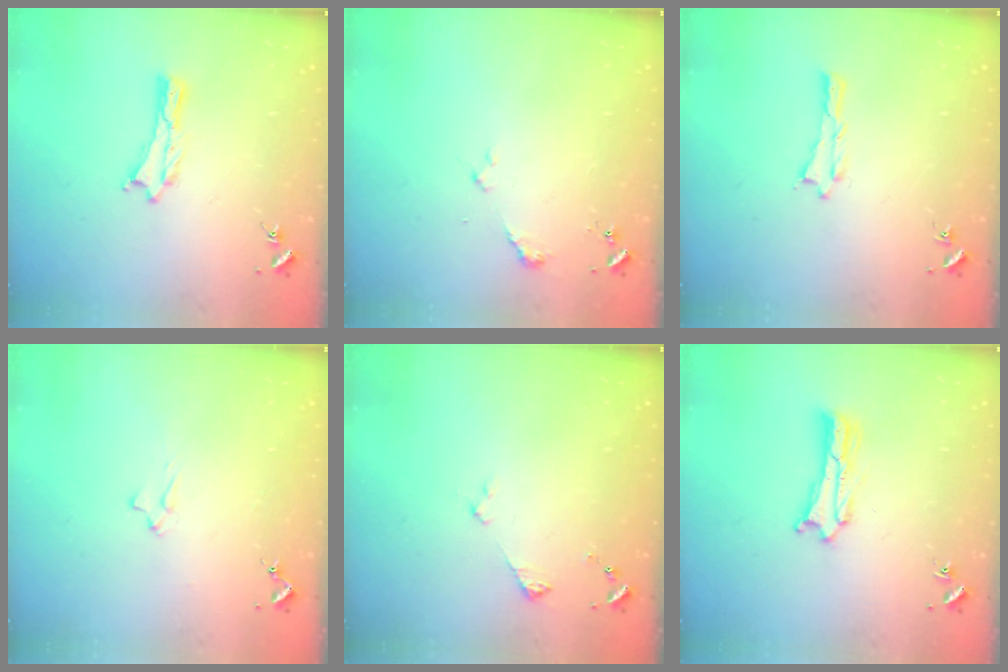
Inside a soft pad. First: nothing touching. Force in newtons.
{"total": 2.4, "press": 2.3, "slide": 0.3}
{"total": 0.0}
{"total": 2.1, "press": 2.1, "slide": 0.3}
{"total": 2.9, "press": 2.9, "slide": 0.3}
{"total": 1.2, "press": 1.2, "slide": 0.2}